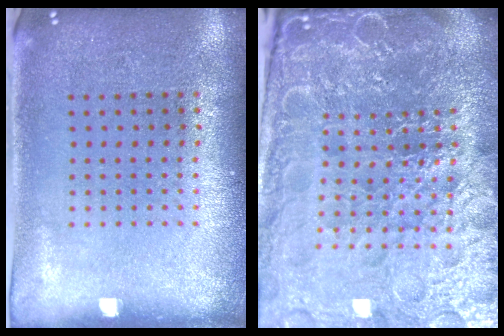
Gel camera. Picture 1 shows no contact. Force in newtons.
{"total": 6.9, "press": 6.0, "slide": 3.2}